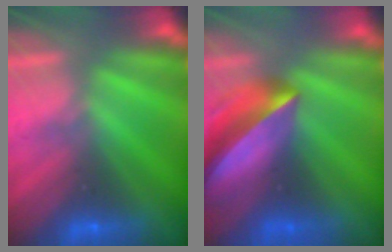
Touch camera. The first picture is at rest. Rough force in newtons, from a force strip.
{"total": 7.8}